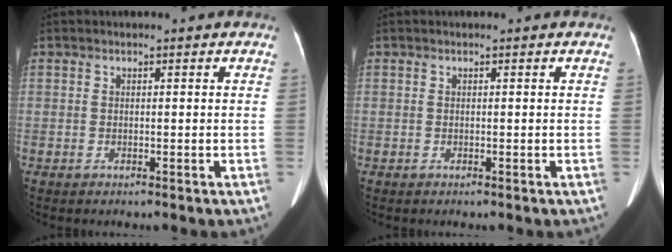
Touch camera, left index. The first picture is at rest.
{"total": 0.0}